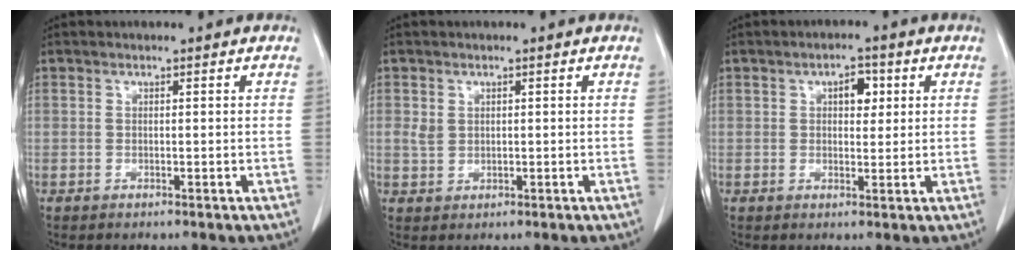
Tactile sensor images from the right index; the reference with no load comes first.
{"total": 2.0, "force": [0.6, 1.7, 1.0], "torque": [-0.020, 0.004, 0.017]}
{"total": 3.5, "force": [1.2, 1.9, 2.7], "torque": [-0.040, 0.007, 0.017]}